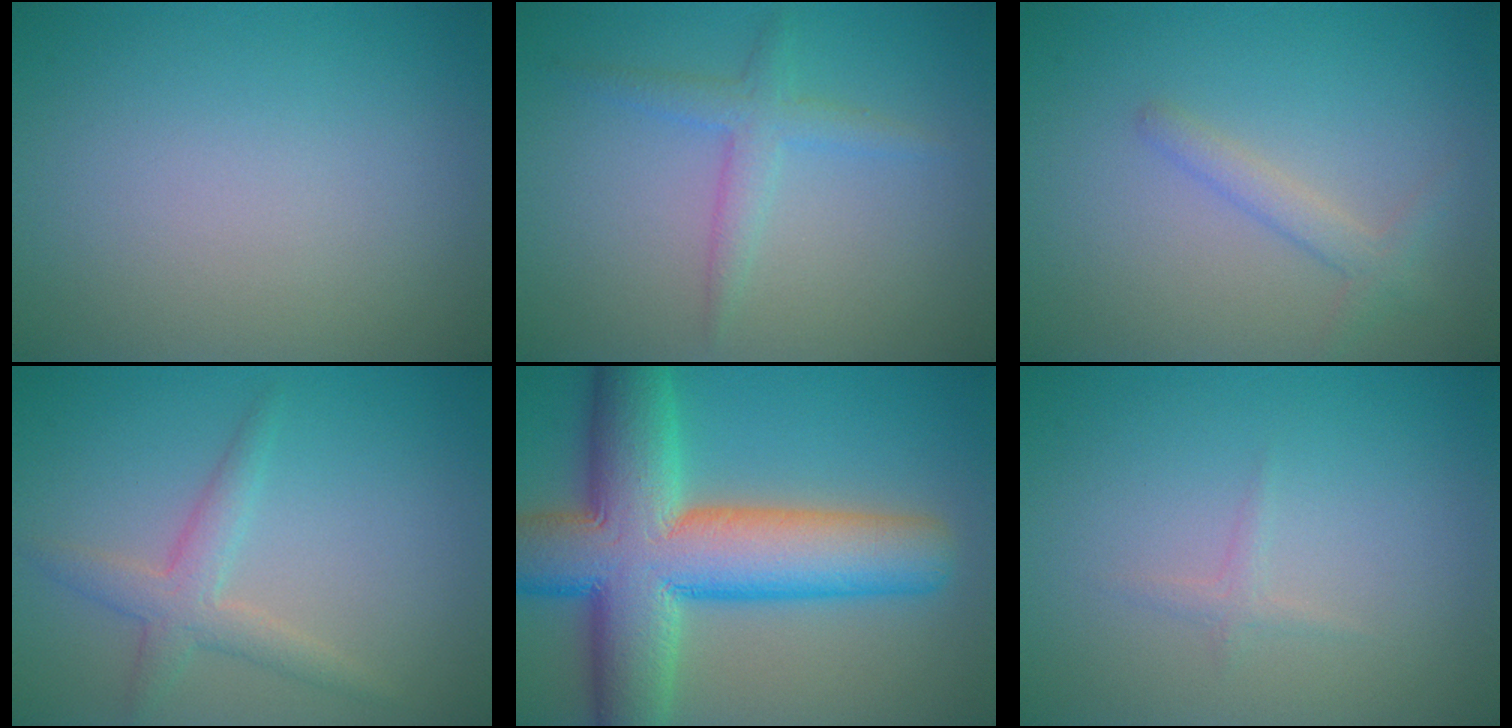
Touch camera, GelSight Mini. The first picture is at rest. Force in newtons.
{"total": 2.2, "press": 2.2, "slide": 0.1}
{"total": 1.8, "press": 1.8, "slide": 0.1}
{"total": 2.7, "press": 2.7, "slide": 0.2}
{"total": 13.8, "press": 13.7, "slide": 0.7}
{"total": 0.8, "press": 0.8, "slide": 0.0}